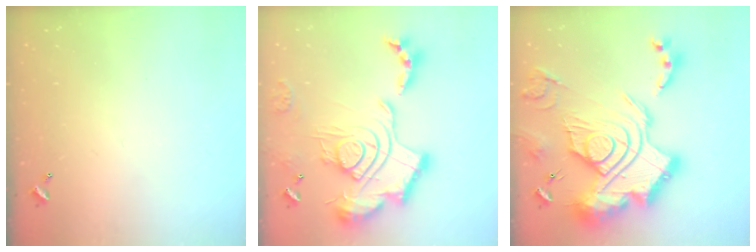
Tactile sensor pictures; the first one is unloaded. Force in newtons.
{"total": 3.0, "press": 2.4, "slide": 1.8}
{"total": 3.9, "press": 3.0, "slide": 2.5}